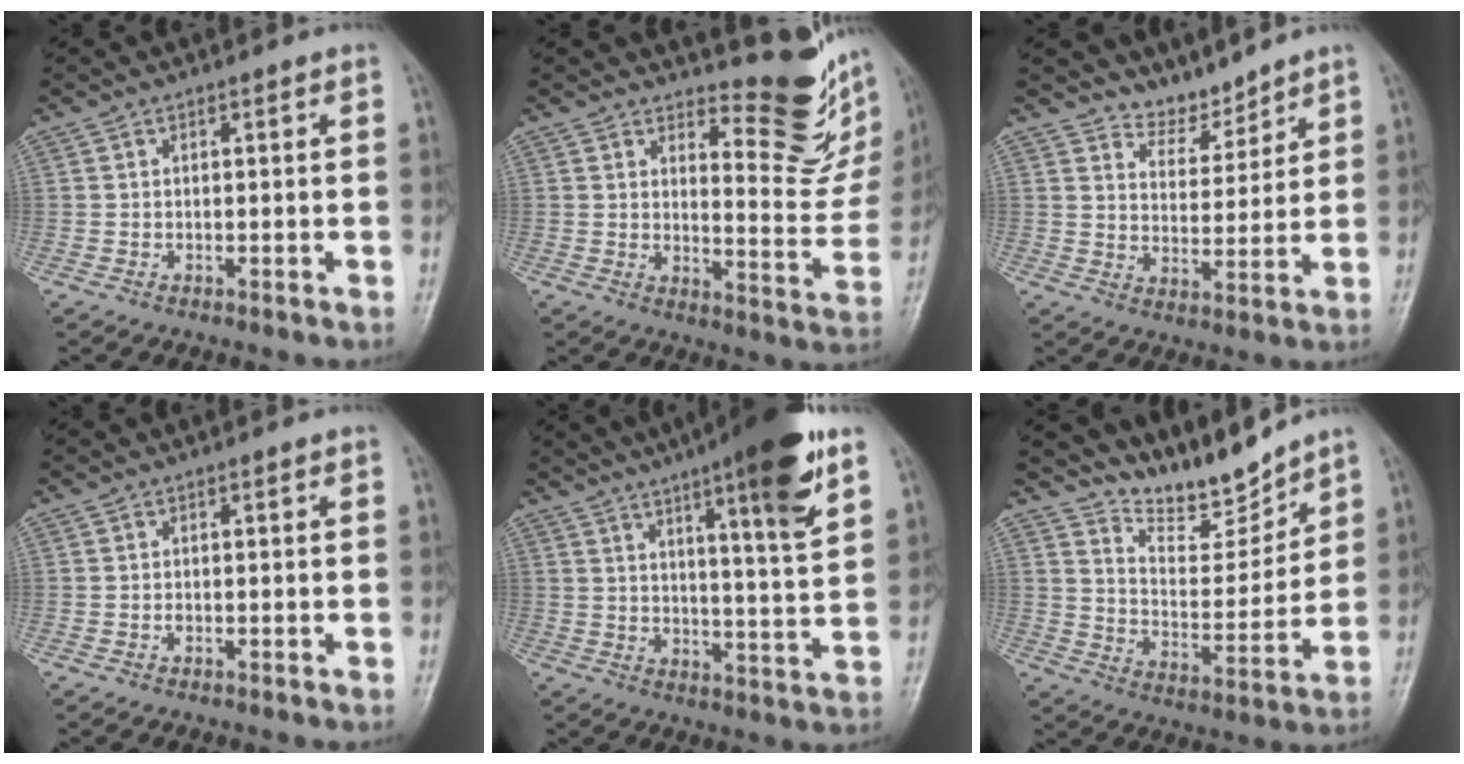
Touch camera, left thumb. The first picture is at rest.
{"total": 13.4, "force": [10.6, 4.5, 7.0], "torque": [-0.056, -0.109, 0.134]}
{"total": 5.6, "force": [5.2, 1.9, 0.1], "torque": [0.022, -0.053, 0.101]}
{"total": 0.7, "force": [0.0, 0.5, 0.5], "torque": [-0.003, 0.002, -0.001]}
{"total": 17.2, "force": [10.0, 2.3, 13.9], "torque": [-0.190, -0.046, 0.146]}
{"total": 10.9, "force": [10.2, 2.4, 2.8], "torque": [-0.016, -0.079, 0.191]}